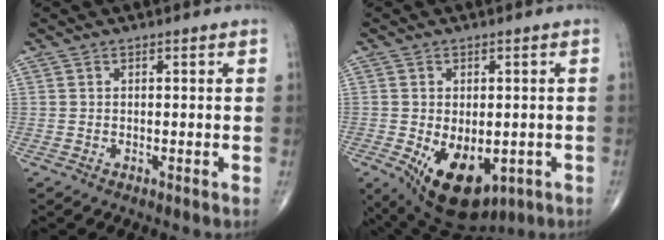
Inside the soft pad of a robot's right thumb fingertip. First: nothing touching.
{"total": 13.2, "force": [-4.2, 7.7, 9.8], "torque": [-0.142, -0.009, -0.043]}